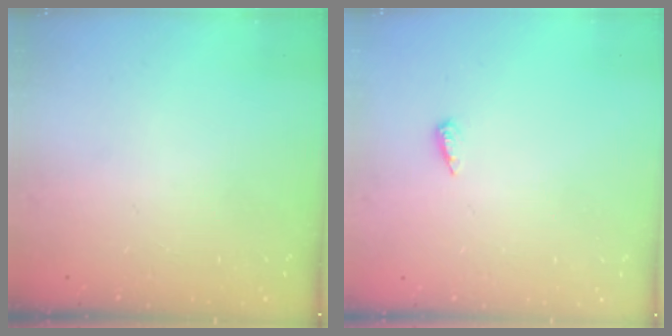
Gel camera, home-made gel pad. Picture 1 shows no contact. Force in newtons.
{"total": 6.0, "press": 6.0, "slide": 0.6}